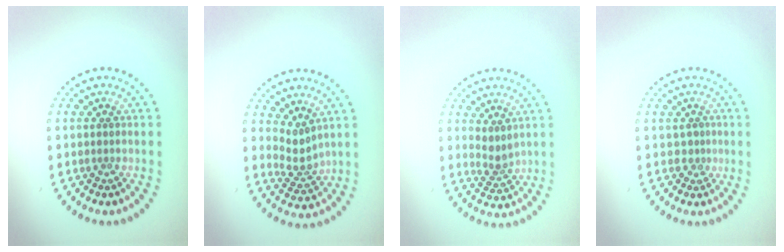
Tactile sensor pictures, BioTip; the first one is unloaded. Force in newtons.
{"total": 2.3, "press": 1.5, "slide": 1.8}
{"total": 2.1, "press": 1.6, "slide": 1.4}
{"total": 0.9, "press": 0.3, "slide": 0.9}